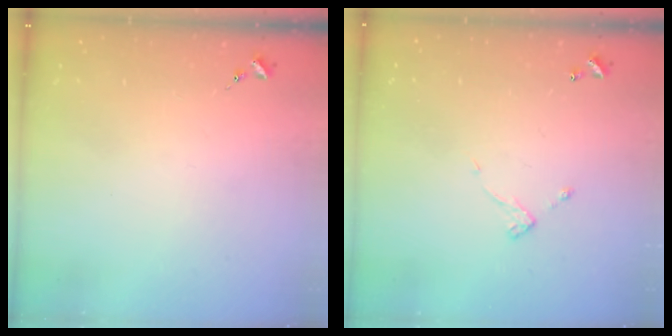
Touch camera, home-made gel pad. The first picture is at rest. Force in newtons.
{"total": 4.5, "press": 4.5, "slide": 0.5}